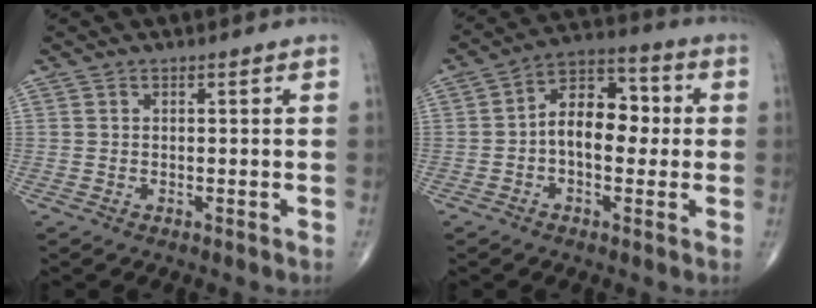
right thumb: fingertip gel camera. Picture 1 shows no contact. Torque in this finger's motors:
{"motor_torque": [-0.07, 0.48, 0.94, -0.02, 0.25]}